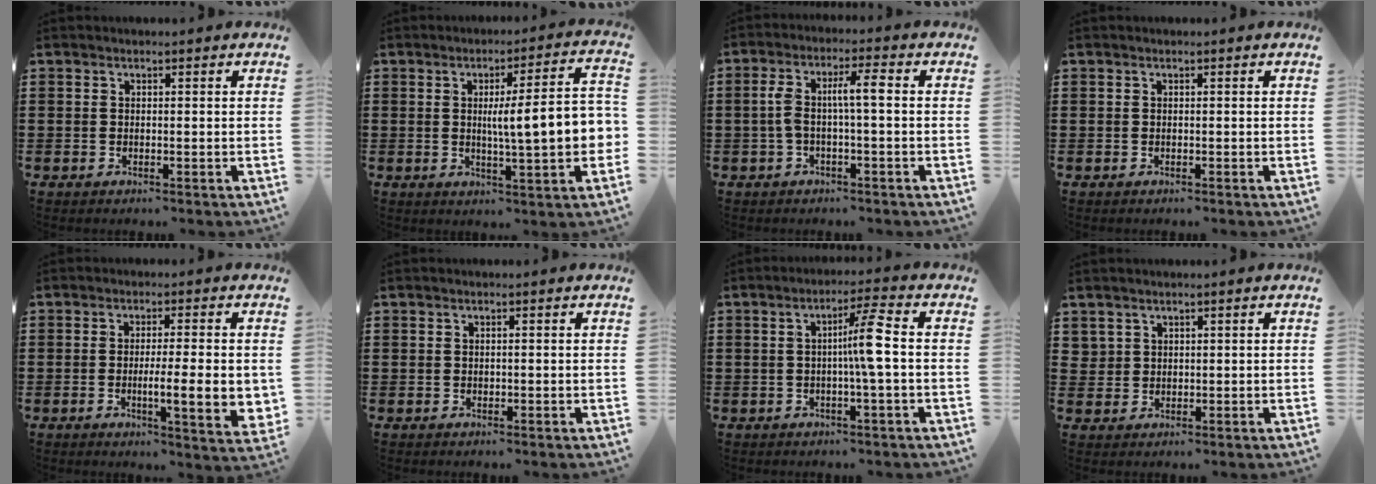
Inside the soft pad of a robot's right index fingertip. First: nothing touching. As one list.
[{"total": 9.8, "force": [0.2, 1.1, 9.7], "torque": [-0.148, -0.011, -0.007]}, {"total": 5.9, "force": [-0.2, 1.1, 5.8], "torque": [-0.121, 0.001, -0.014]}, {"total": 0.0}, {"total": 7.8, "force": [-0.8, 1.2, 7.6], "torque": [-0.112, -0.012, -0.013]}, {"total": 0.0}, {"total": 5.5, "force": [-0.5, -0.4, 5.5], "torque": [-0.101, -0.002, -0.016]}, {"total": 1.8, "force": [1.3, 1.3, 0.1], "torque": [-0.008, 0.005, 0.027]}]